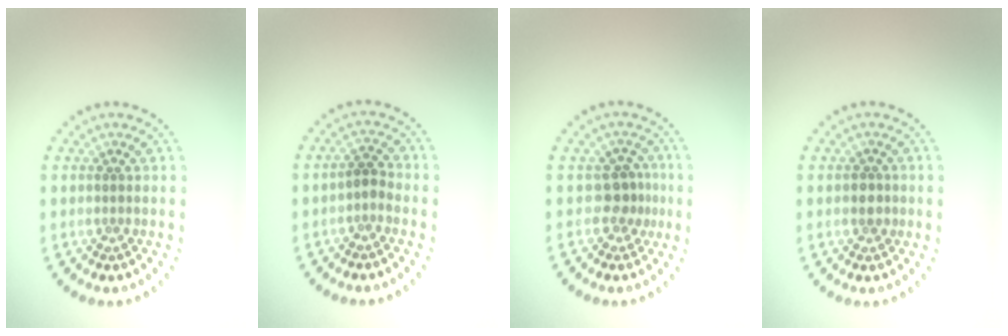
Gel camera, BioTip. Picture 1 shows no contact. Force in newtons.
{"total": 1.3, "press": 1.1, "slide": 0.7}
{"total": 2.2, "press": 1.6, "slide": 1.6}
{"total": 1.4, "press": 1.3, "slide": 0.4}